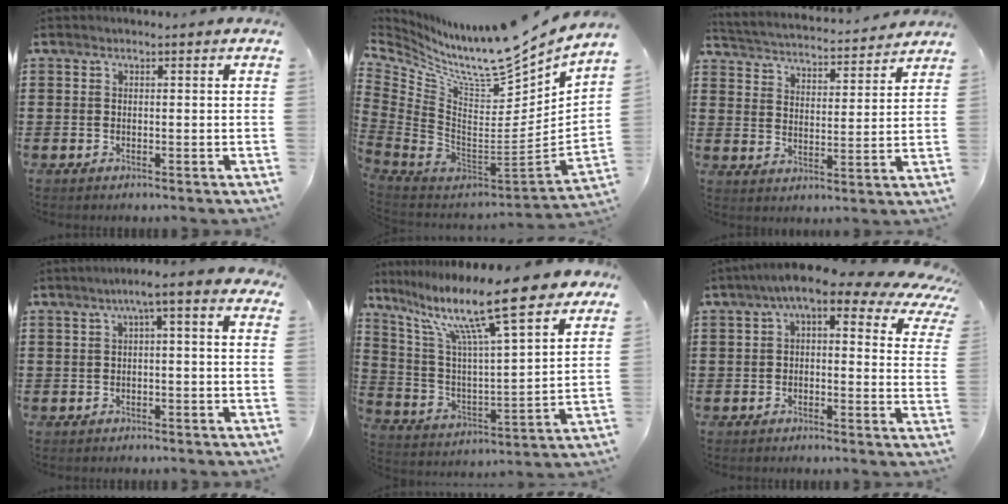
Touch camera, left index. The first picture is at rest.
{"total": 10.3, "force": [8.6, 1.5, 5.6], "torque": [-0.124, -0.091, 0.136]}
{"total": 3.3, "force": [3.3, -0.1, 0.1], "torque": [-0.024, -0.032, 0.048]}
{"total": 3.0, "force": [0.0, 0.3, 3.0], "torque": [-0.058, 0.006, -0.004]}
{"total": 14.7, "force": [11.1, 1.3, 9.6], "torque": [-0.204, -0.065, 0.180]}
{"total": 6.3, "force": [3.7, 1.5, 4.9], "torque": [-0.099, -0.016, 0.055]}